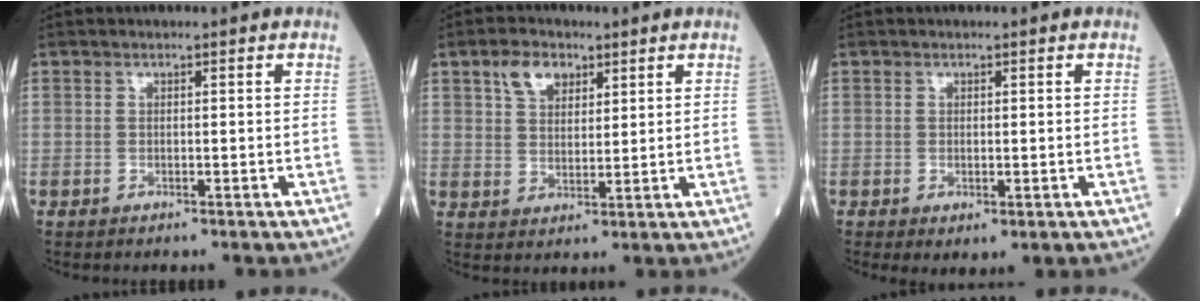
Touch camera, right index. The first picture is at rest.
{"total": 5.3, "force": [3.0, 3.1, 3.0], "torque": [-0.060, 0.012, 0.058]}
{"total": 2.3, "force": [-0.5, 1.1, 1.9], "torque": [-0.031, -0.008, -0.001]}